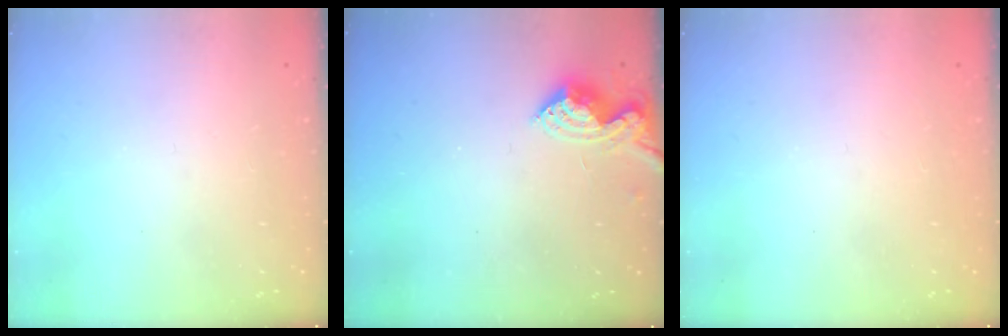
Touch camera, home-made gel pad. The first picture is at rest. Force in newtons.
{"total": 8.5, "press": 8.5, "slide": 0.2}
{"total": 0.9, "press": 0.9, "slide": 0.1}